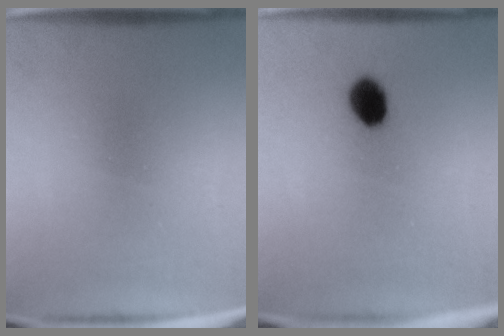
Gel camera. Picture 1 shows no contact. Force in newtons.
{"total": 6.2}